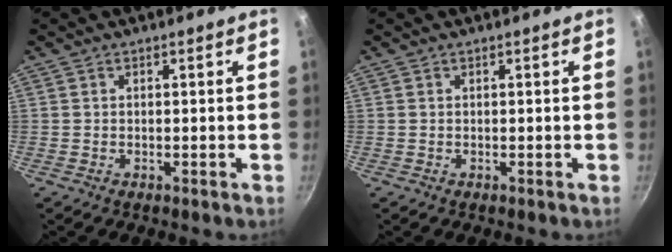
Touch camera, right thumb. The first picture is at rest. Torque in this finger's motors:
{"motor_torque": [-0.41, 0.33, 0.01, 0.21, -0.03]}